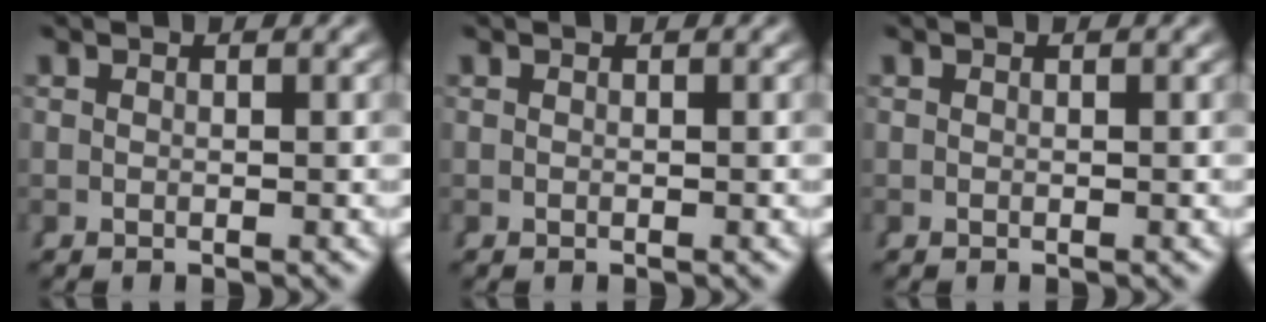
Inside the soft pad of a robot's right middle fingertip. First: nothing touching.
{"total": 0.0}
{"total": 0.0}